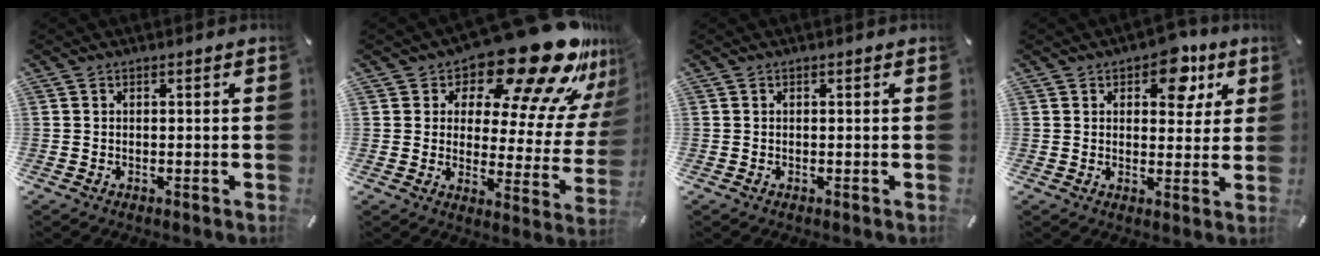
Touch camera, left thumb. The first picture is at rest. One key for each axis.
{"total": 23.7, "fx": 16.8, "fy": 9.0, "fz": 14.1, "tx": -0.182, "ty": -0.131, "tz": 0.270}
{"total": 0.0}
{"total": 8.5, "fx": 4.5, "fy": 5.3, "fz": 4.8, "tx": -0.038, "ty": -0.020, "tz": 0.069}